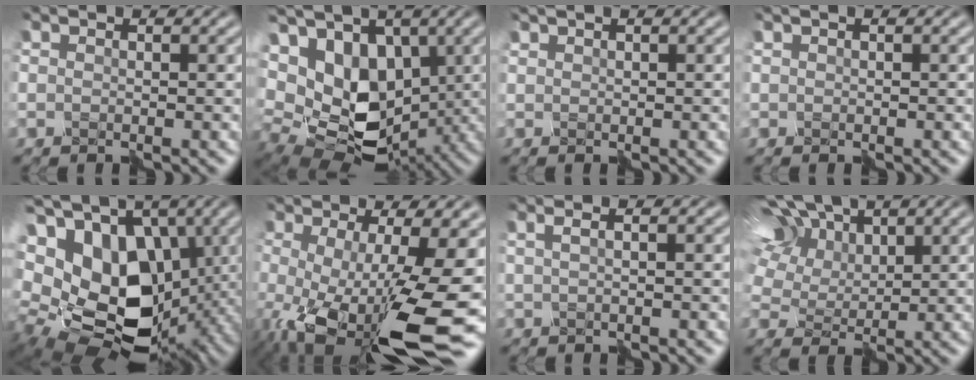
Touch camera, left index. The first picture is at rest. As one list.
[{"total": 11.7, "force": [0.7, 8.3, 8.2], "torque": [-0.170, -0.019, 0.027]}, {"total": 0.0}, {"total": 0.0}, {"total": 19.0, "force": [1.4, 13.2, 13.5], "torque": [-0.279, 0.006, 0.048]}, {"total": 14.2, "force": [-4.9, 4.9, 12.3], "torque": [-0.230, -0.042, -0.066]}, {"total": 2.6, "force": [0.9, 1.0, 2.2], "torque": [-0.019, 0.024, -0.006]}, {"total": 9.4, "force": [4.9, 4.9, 6.4], "torque": [-0.155, 0.032, 0.077]}]